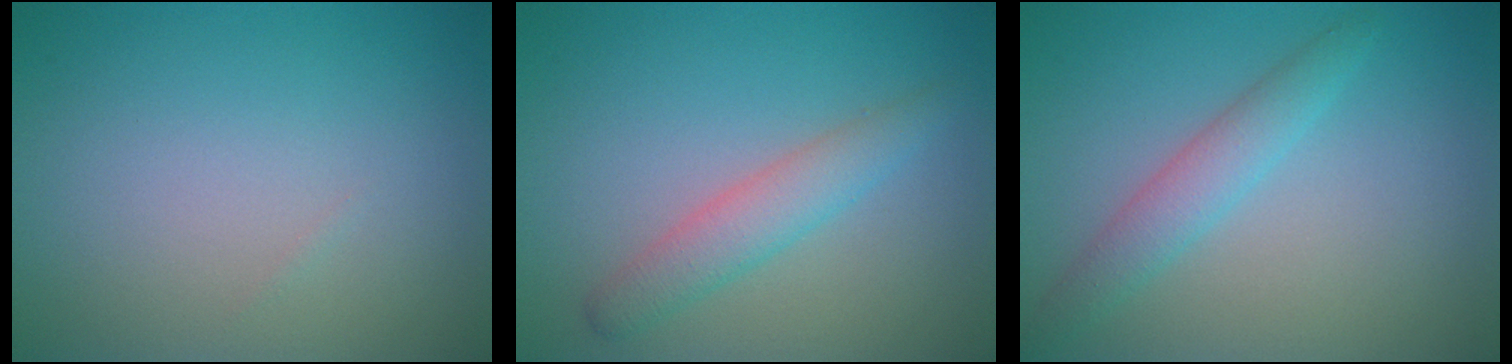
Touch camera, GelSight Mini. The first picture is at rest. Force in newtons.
{"total": 2.7, "press": 2.7, "slide": 0.0}
{"total": 2.6, "press": 2.6, "slide": 0.0}